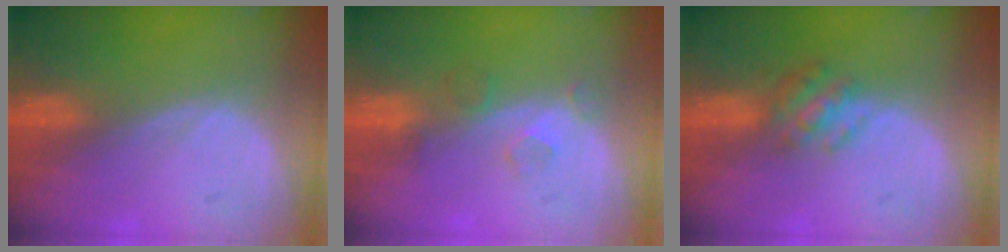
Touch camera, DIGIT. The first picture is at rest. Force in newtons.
{"total": 3.3, "press": 2.8, "slide": 1.7}
{"total": 4.8, "press": 4.6, "slide": 1.6}